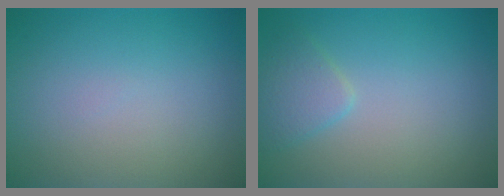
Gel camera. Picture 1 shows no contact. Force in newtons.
{"total": 1.9, "press": 1.9, "slide": 0.2}